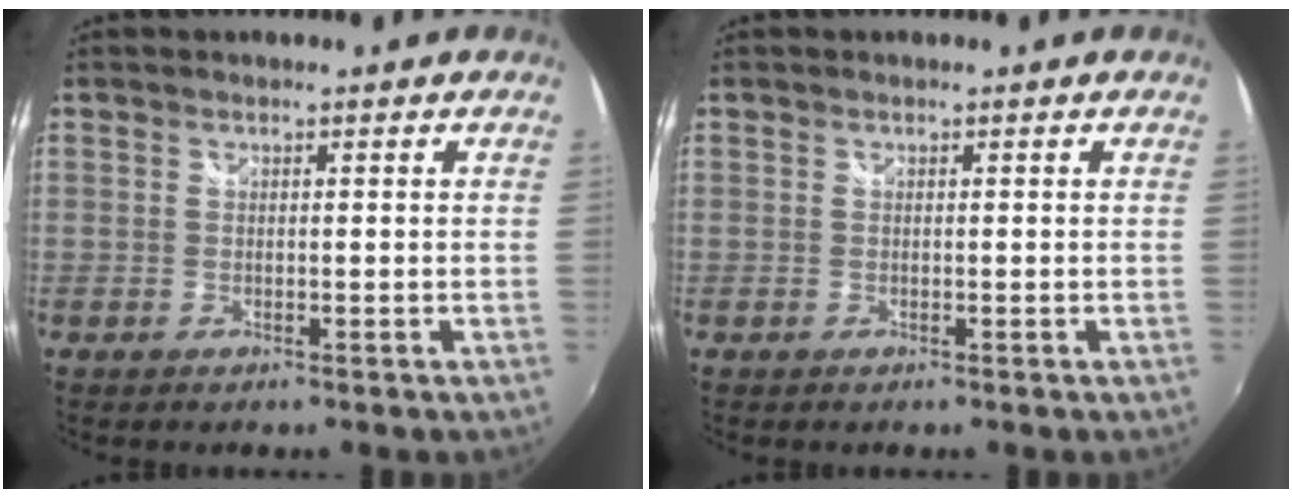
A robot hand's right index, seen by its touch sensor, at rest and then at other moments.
{"total": 0.0}